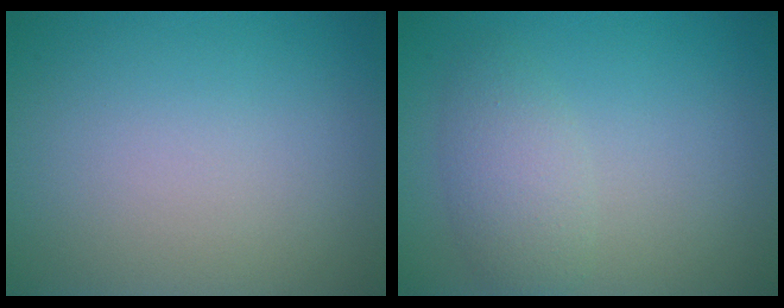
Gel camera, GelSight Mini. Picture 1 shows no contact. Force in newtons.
{"total": 2.9, "press": 2.9, "slide": 0.1}